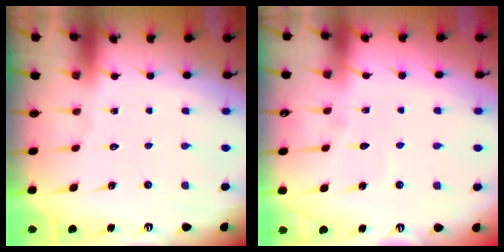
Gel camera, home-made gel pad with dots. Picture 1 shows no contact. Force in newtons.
{"total": 2.7, "press": 2.7, "slide": 0.2}